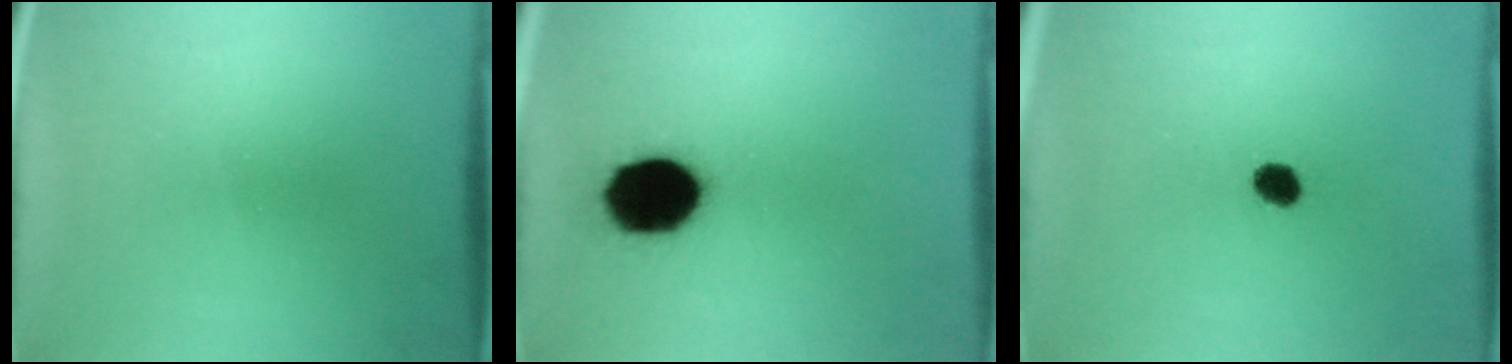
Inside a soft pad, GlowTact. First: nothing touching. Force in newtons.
{"total": 16.9}
{"total": 3.9}